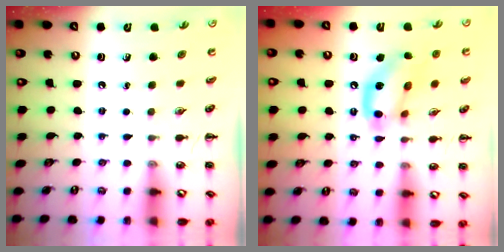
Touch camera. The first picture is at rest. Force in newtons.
{"total": 14.4, "press": 14.3, "slide": 1.5}